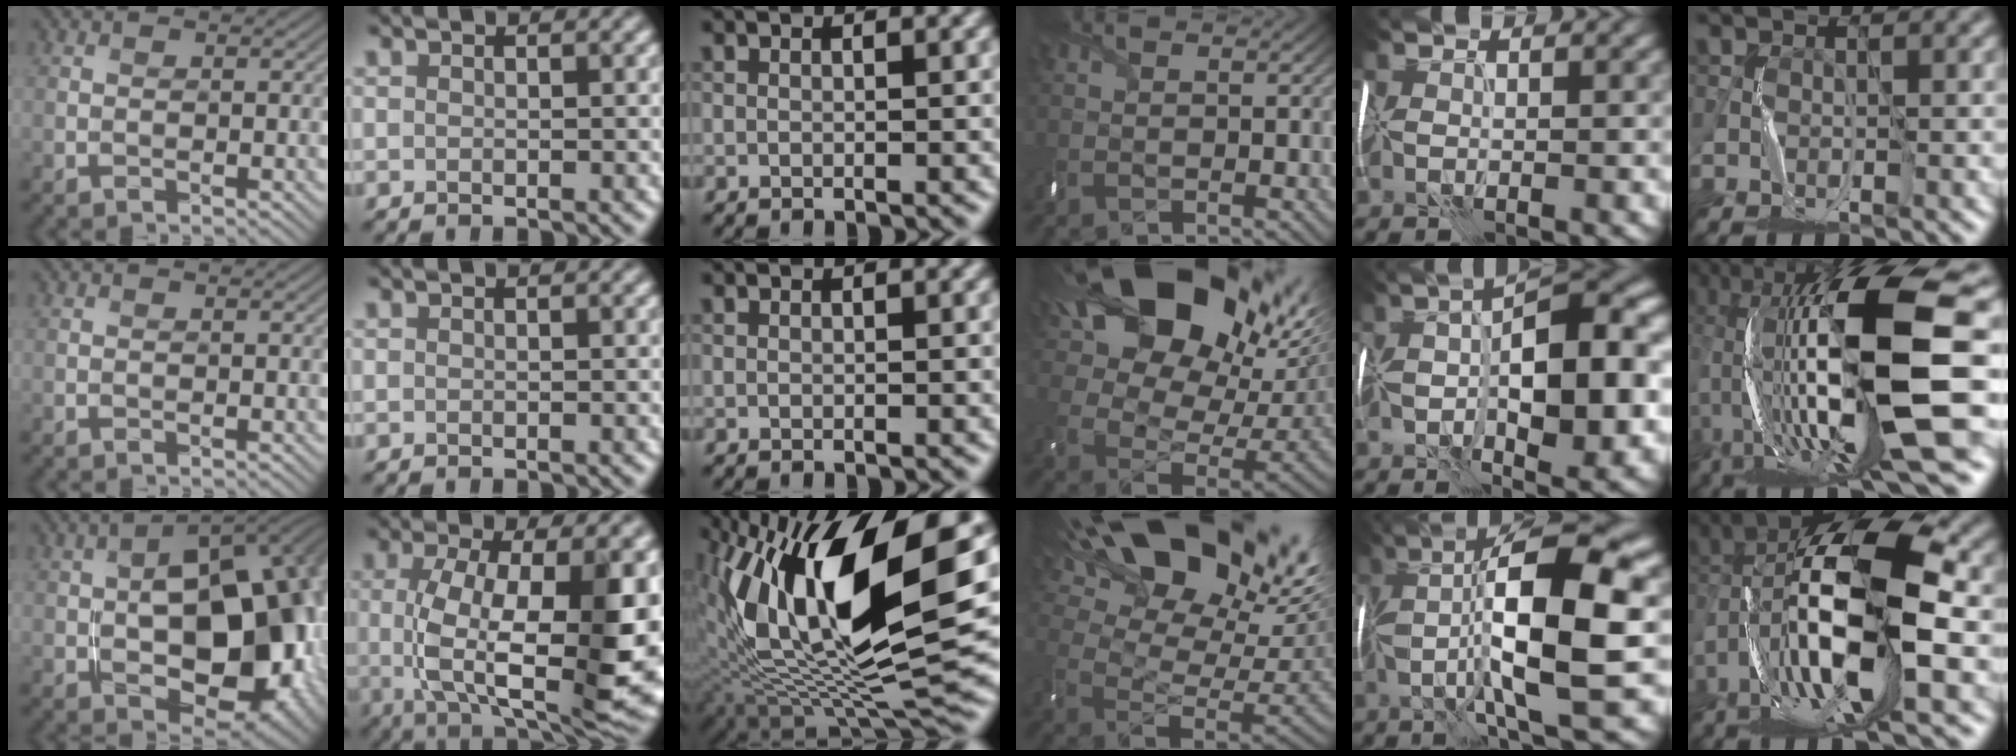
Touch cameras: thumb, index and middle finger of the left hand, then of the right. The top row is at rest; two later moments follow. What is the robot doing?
{"motion": "wrap", "object": "thread"}